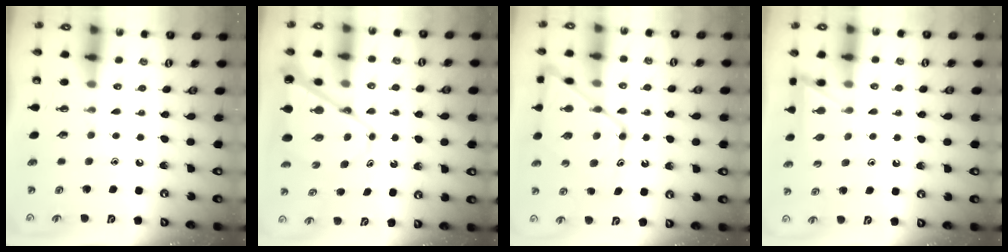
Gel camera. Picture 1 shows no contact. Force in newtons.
{"total": 10.5, "press": 10.5, "slide": 1.0}
{"total": 15.5, "press": 15.5, "slide": 1.4}
{"total": 5.7, "press": 5.7, "slide": 0.5}